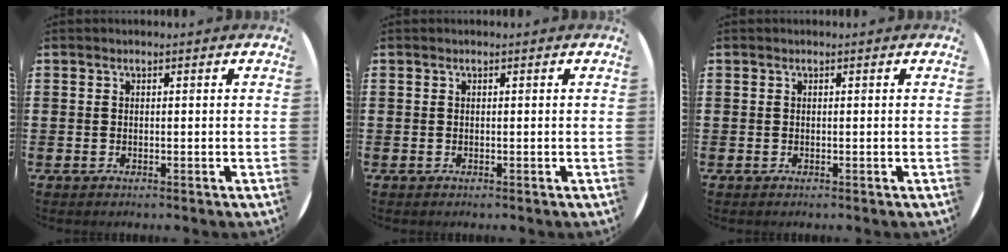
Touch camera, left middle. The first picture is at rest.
{"total": 0.0}
{"total": 0.0}